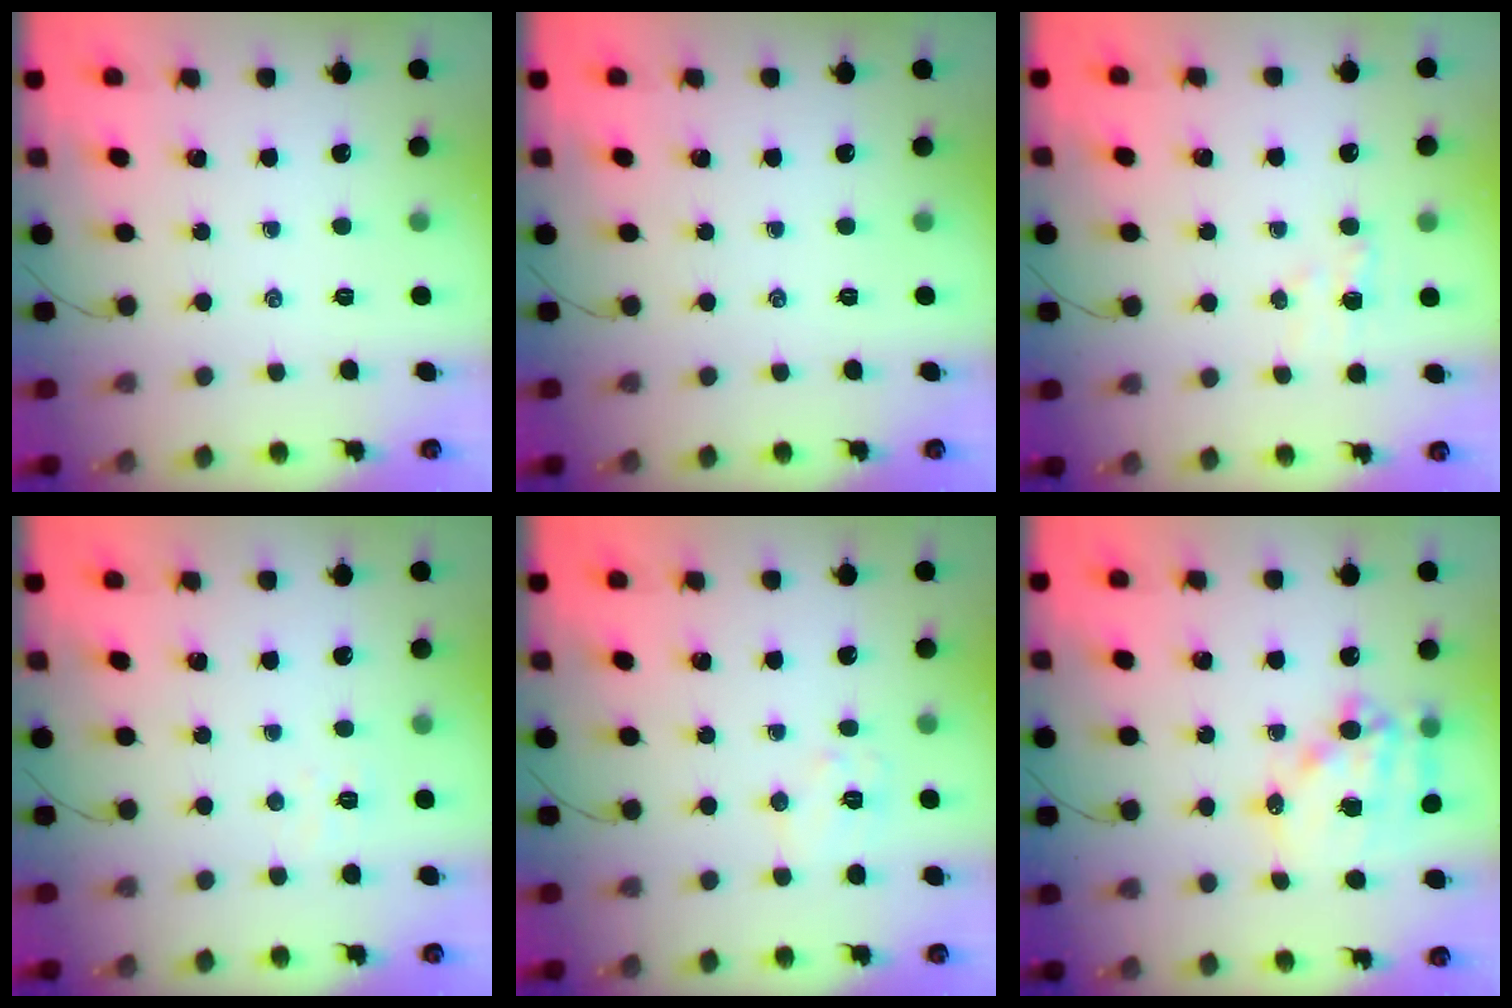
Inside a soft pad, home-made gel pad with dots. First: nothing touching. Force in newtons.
{"total": 0.0}
{"total": 3.6, "press": 3.4, "slide": 1.2}
{"total": 2.5, "press": 2.4, "slide": 0.7}
{"total": 6.6, "press": 6.5, "slide": 0.7}
{"total": 14.2, "press": 13.8, "slide": 3.3}